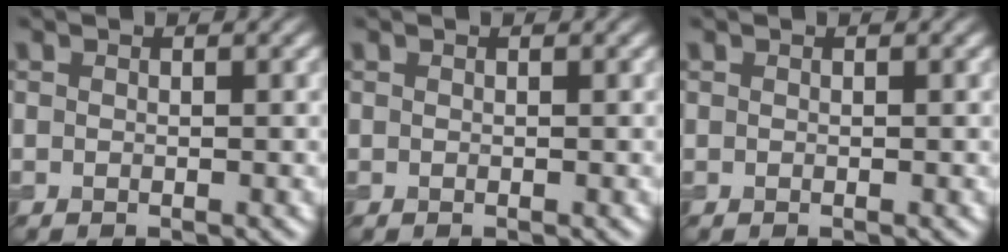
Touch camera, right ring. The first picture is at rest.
{"total": 0.0}
{"total": 0.0}